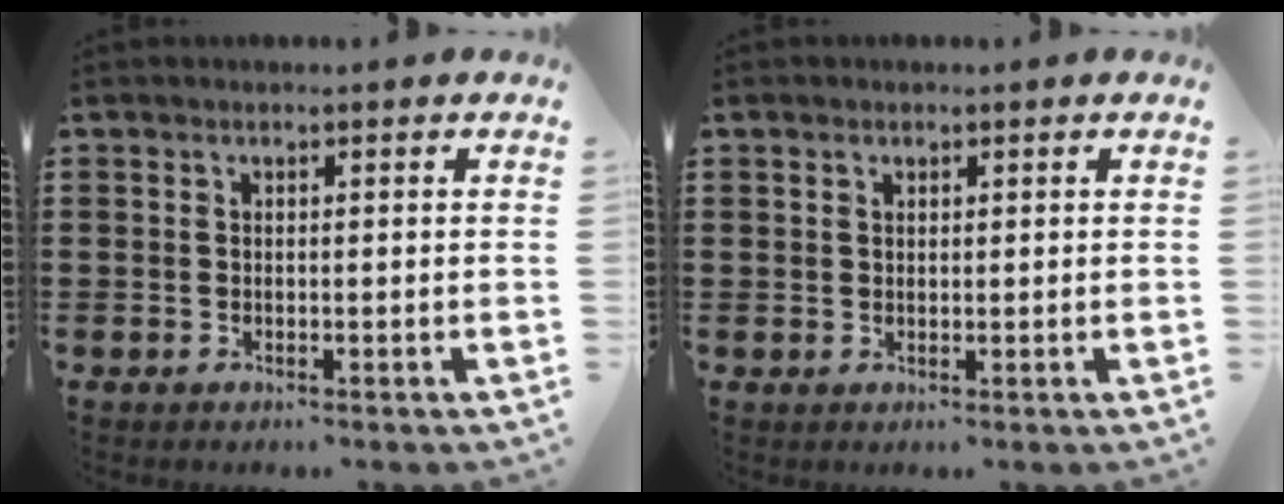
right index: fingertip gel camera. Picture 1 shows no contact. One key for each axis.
{"total": 0.9, "fx": 0.6, "fy": 0.5, "fz": 0.3, "tx": -0.008, "ty": 0.005, "tz": 0.012}